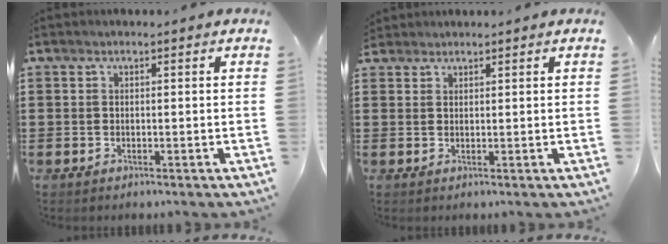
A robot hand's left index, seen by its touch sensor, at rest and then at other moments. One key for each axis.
{"total": 1.3, "fx": 1.3, "fy": 0.4, "fz": 0.0, "tx": -0.004, "ty": 0.000, "tz": 0.026}